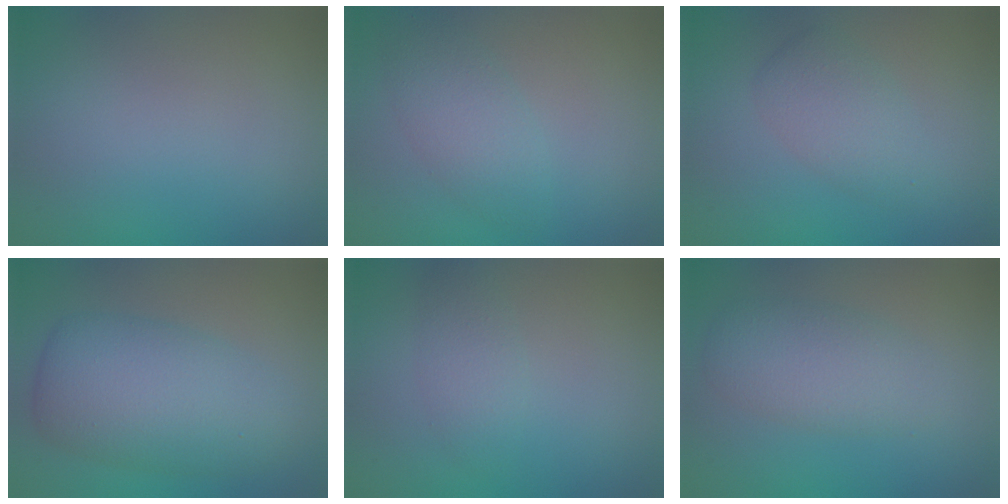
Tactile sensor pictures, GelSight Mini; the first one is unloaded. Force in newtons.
{"total": 2.7, "press": 2.7, "slide": 0.0}
{"total": 2.7, "press": 2.7, "slide": 0.1}
{"total": 6.6, "press": 6.6, "slide": 0.0}
{"total": 1.7, "press": 1.7, "slide": 0.0}
{"total": 2.2, "press": 2.2, "slide": 0.2}